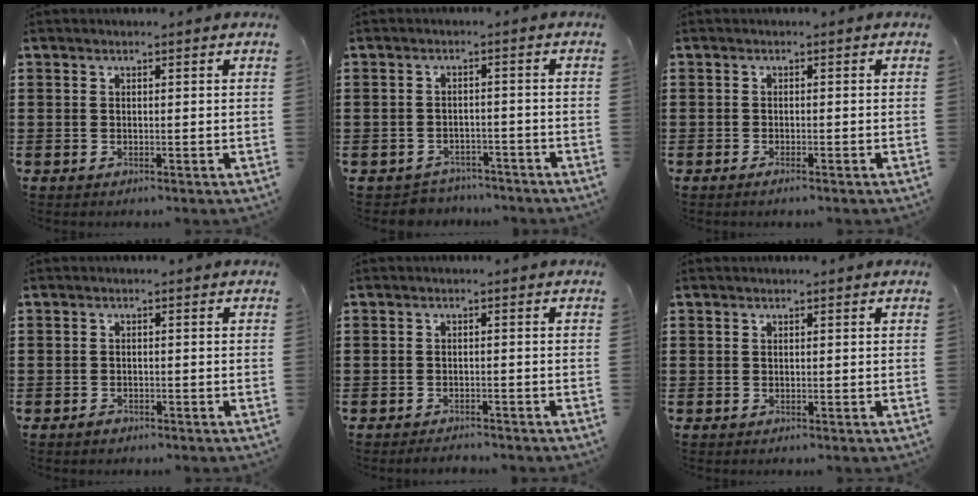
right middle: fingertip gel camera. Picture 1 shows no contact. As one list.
[{"total": 2.6, "force": [-2.5, 0.6, -0.2], "torque": [-0.005, 0.000, -0.056]}, {"total": 0.6, "force": [-0.4, 0.0, 0.4], "torque": [-0.008, -0.004, -0.008]}, {"total": 0.9, "force": [-0.7, 0.3, 0.3], "torque": [-0.008, -0.001, -0.015]}, {"total": 1.4, "force": [-1.4, 0.0, 0.2], "torque": [-0.008, 0.000, -0.029]}, {"total": 0.0}]